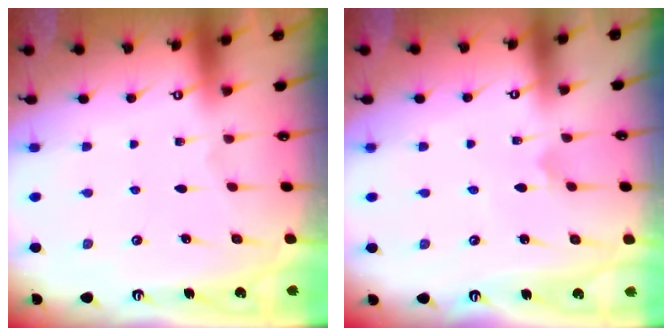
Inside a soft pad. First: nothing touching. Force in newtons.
{"total": 0.7, "press": 0.7, "slide": 0.0}